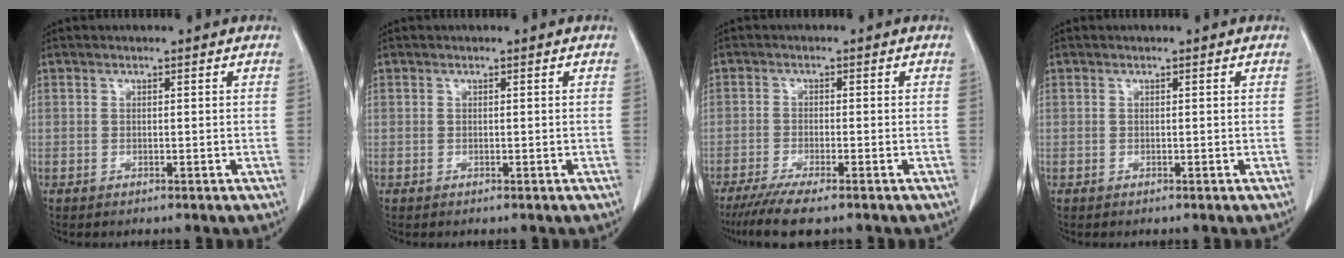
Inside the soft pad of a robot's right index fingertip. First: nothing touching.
{"total": 0.0}
{"total": 6.6, "force": [-5.0, 0.3, 4.2], "torque": [-0.069, -0.016, -0.081]}
{"total": 0.0}